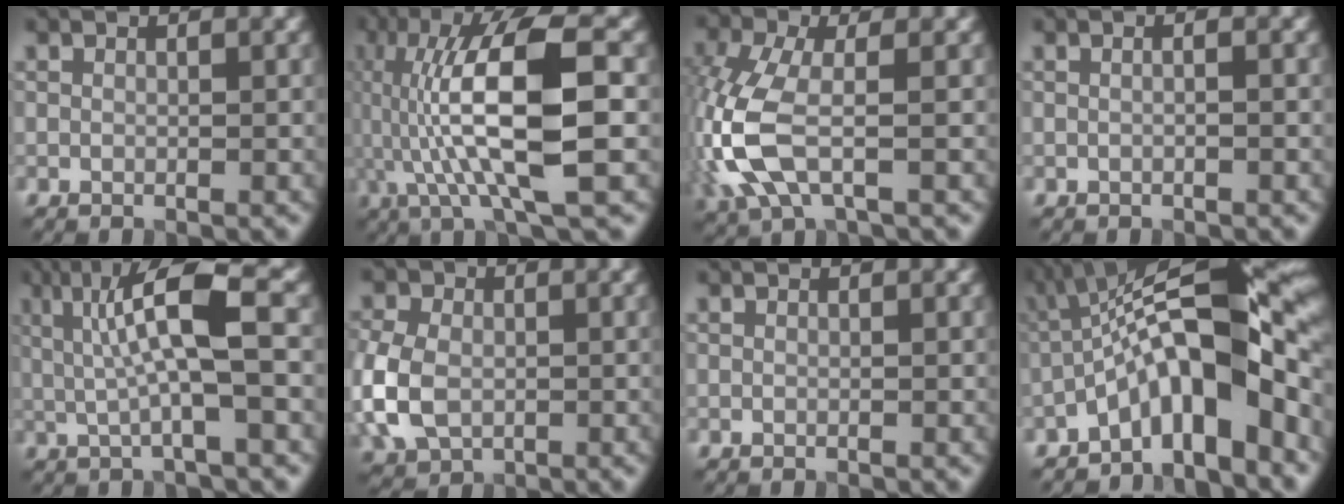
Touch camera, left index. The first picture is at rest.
{"total": 11.0, "force": [-0.6, 2.8, 10.7], "torque": [-0.203, 0.014, -0.009]}
{"total": 6.1, "force": [-1.3, 2.5, 5.5], "torque": [-0.144, -0.001, -0.030]}
{"total": 0.9, "force": [0.1, 0.3, 0.9], "torque": [-0.010, -0.008, -0.006]}
{"total": 7.0, "force": [1.2, 1.3, 6.8], "torque": [-0.125, 0.011, 0.017]}
{"total": 7.3, "force": [-1.1, 5.5, 4.7], "torque": [-0.122, -0.009, -0.019]}
{"total": 0.0}
{"total": 12.5, "force": [-3.8, 3.9, 11.3], "torque": [-0.173, 0.021, -0.070]}